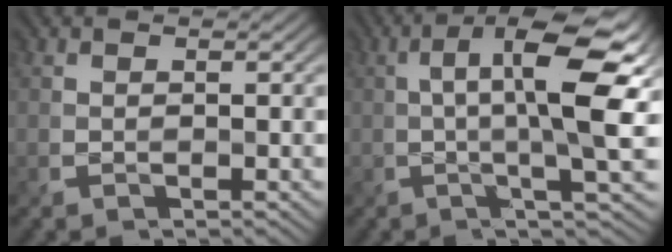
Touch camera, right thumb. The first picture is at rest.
{"total": 12.1, "force": [1.8, 2.9, 11.6], "torque": [-0.187, 0.003, 0.028]}